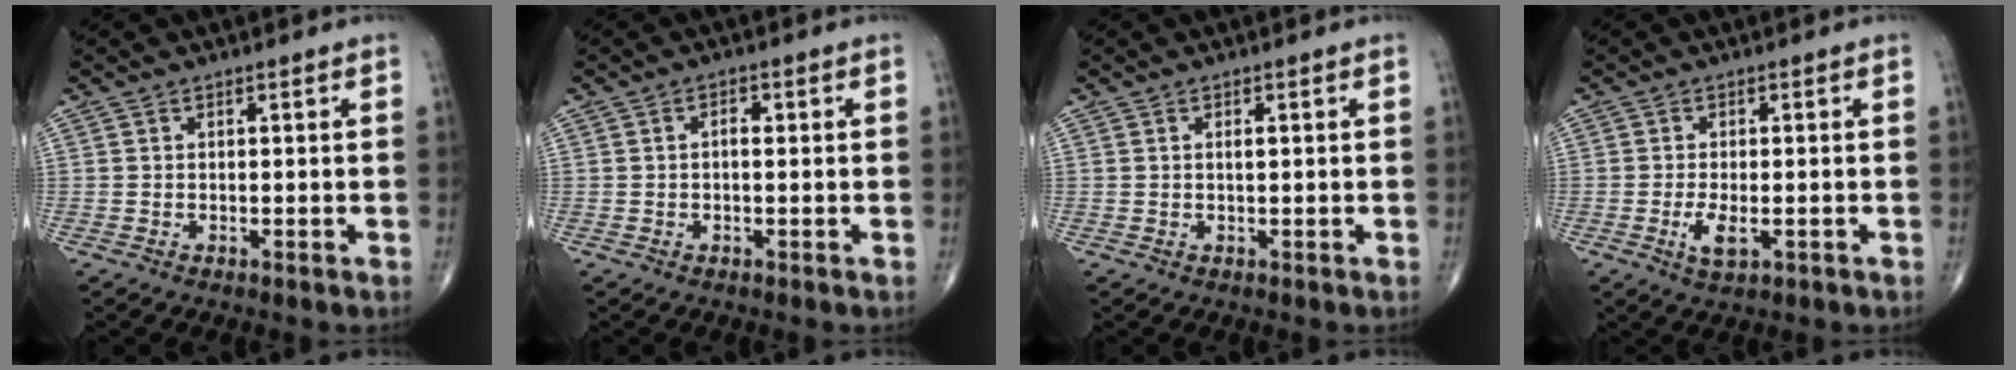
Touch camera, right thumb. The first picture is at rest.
{"total": 1.6, "force": [0.2, 0.8, 1.3], "torque": [-0.022, 0.005, 0.000]}
{"total": 1.0, "force": [0.3, 0.3, 0.9], "torque": [-0.013, 0.002, 0.004]}
{"total": 3.8, "force": [-1.1, 1.5, 3.3], "torque": [-0.065, -0.006, -0.019]}